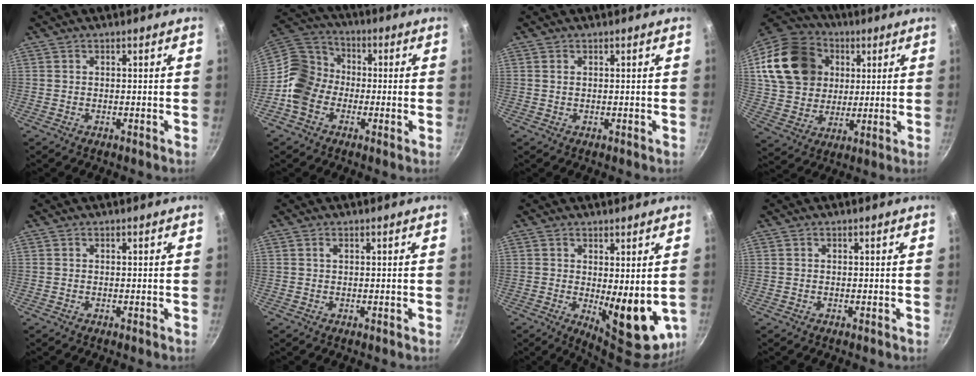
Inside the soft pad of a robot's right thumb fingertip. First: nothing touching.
{"total": 11.8, "force": [-2.8, 9.7, 6.0], "torque": [-0.087, 0.037, -0.077]}
{"total": 0.6, "force": [0.3, 0.3, 0.5], "torque": [-0.010, 0.001, 0.005]}
{"total": 22.1, "force": [6.0, 17.9, 11.4], "torque": [-0.199, 0.016, 0.117]}
{"total": 0.0}
{"total": 0.5, "force": [0.3, 0.2, 0.4], "torque": [-0.008, 0.001, 0.005]}
{"total": 11.8, "force": [-0.5, 4.7, 10.8], "torque": [-0.122, -0.021, 0.006]}
{"total": 0.0}